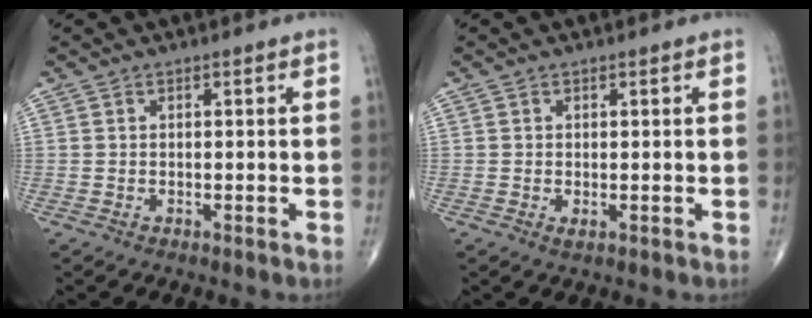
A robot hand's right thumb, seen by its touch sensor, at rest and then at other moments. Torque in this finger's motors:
{"motor_torque": [-0.32, 0.03, -0.10, -0.16, -0.03]}